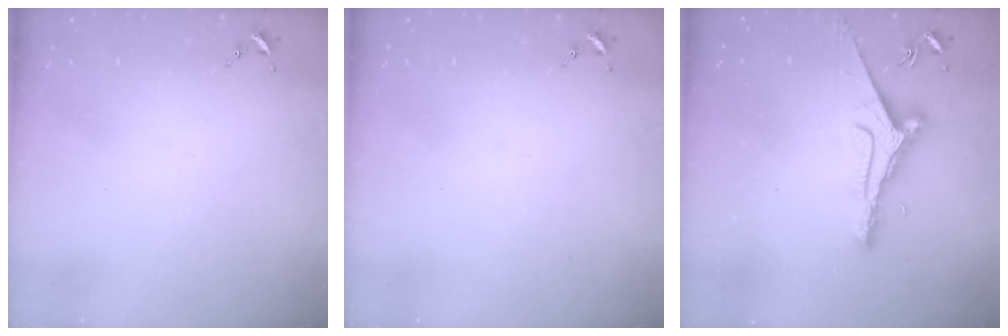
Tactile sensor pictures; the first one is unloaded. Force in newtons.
{"total": 0.0}
{"total": 8.5, "press": 8.5, "slide": 0.4}